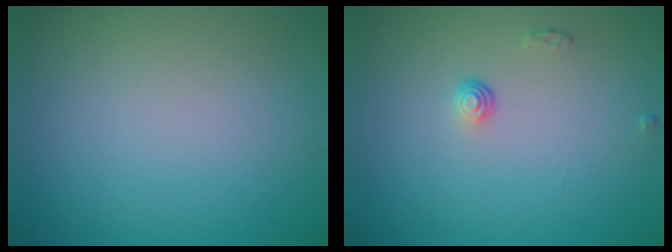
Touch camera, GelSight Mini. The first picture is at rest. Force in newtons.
{"total": 1.0, "press": 0.7, "slide": 0.8}